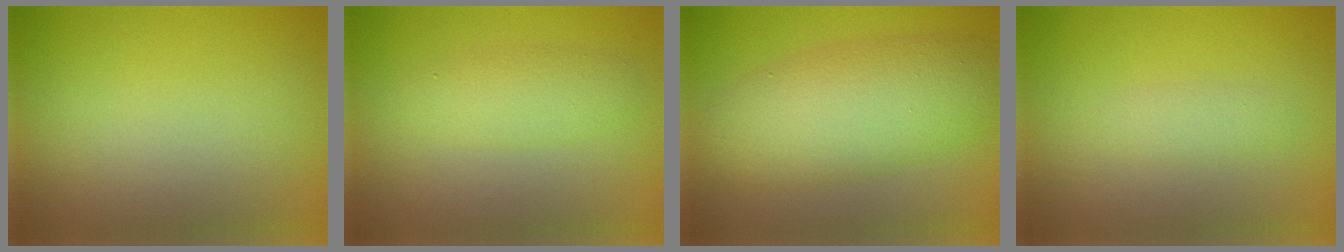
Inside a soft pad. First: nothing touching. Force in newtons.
{"total": 2.4, "press": 2.4, "slide": 0.0}
{"total": 7.3, "press": 7.3, "slide": 0.2}
{"total": 1.3, "press": 1.3, "slide": 0.0}